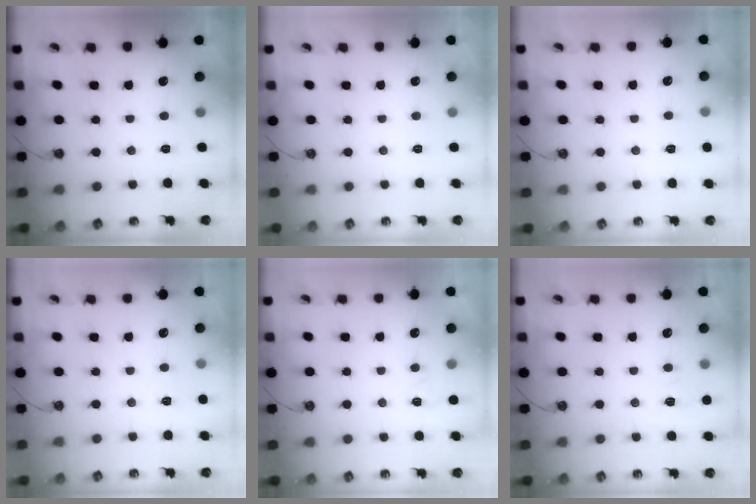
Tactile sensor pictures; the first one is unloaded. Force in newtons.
{"total": 0.0}
{"total": 3.1, "press": 3.1, "slide": 0.4}
{"total": 2.7, "press": 2.7, "slide": 0.3}
{"total": 2.6, "press": 2.6, "slide": 0.4}
{"total": 6.2, "press": 6.2, "slide": 0.5}